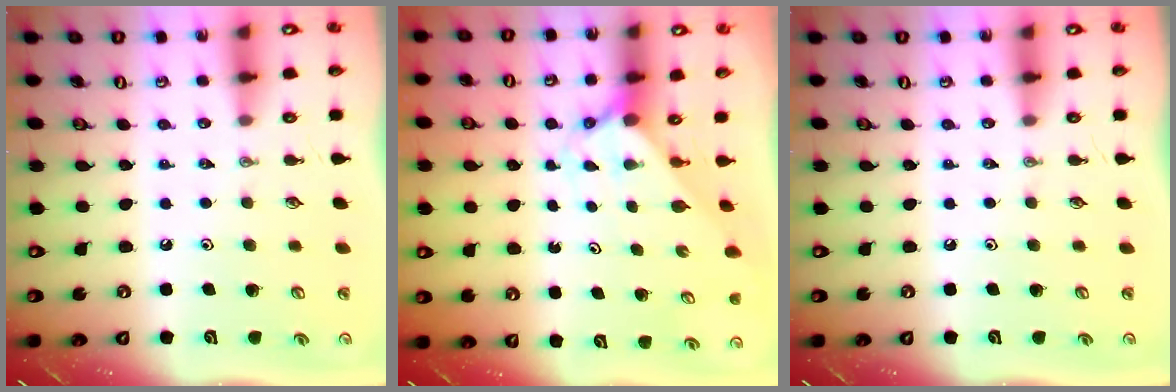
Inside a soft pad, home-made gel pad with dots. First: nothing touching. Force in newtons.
{"total": 2.0, "press": 2.0, "slide": 0.2}
{"total": 0.0}